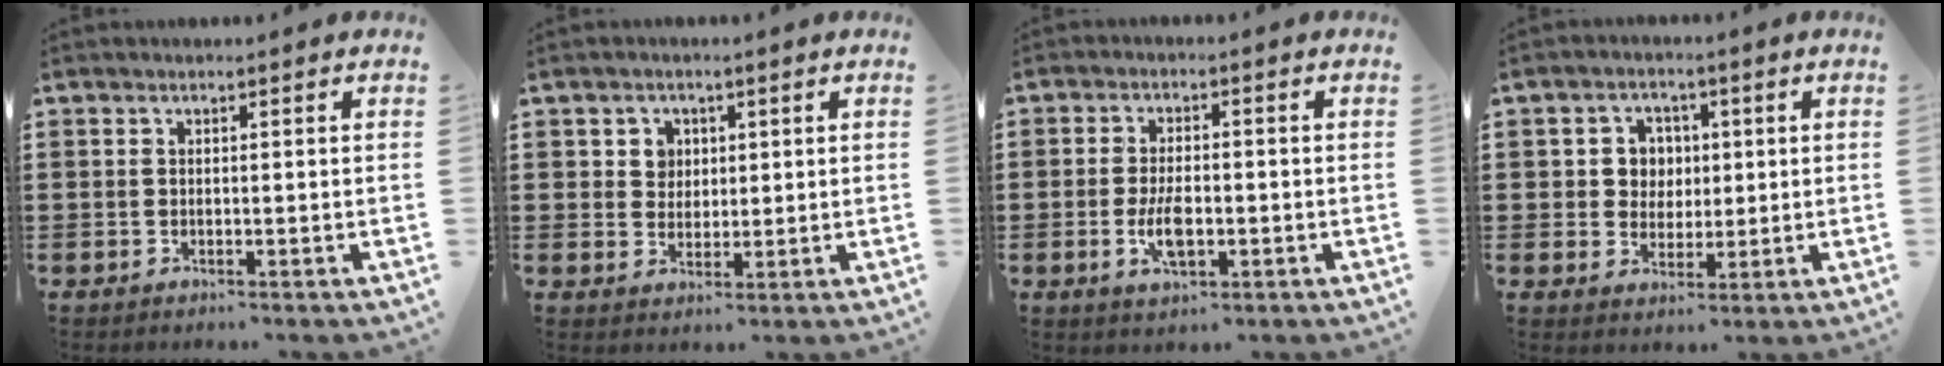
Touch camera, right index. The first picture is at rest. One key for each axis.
{"total": 3.0, "fx": 1.0, "fy": 2.7, "fz": 0.6, "tx": -0.016, "ty": 0.007, "tz": 0.015}
{"total": 5.0, "fx": -1.2, "fy": 2.2, "fz": 4.3, "tx": -0.095, "ty": -0.001, "tz": -0.025}
{"total": 4.7, "fx": 0.7, "fy": 4.4, "fz": 1.5, "tx": -0.049, "ty": 0.016, "tz": 0.009}